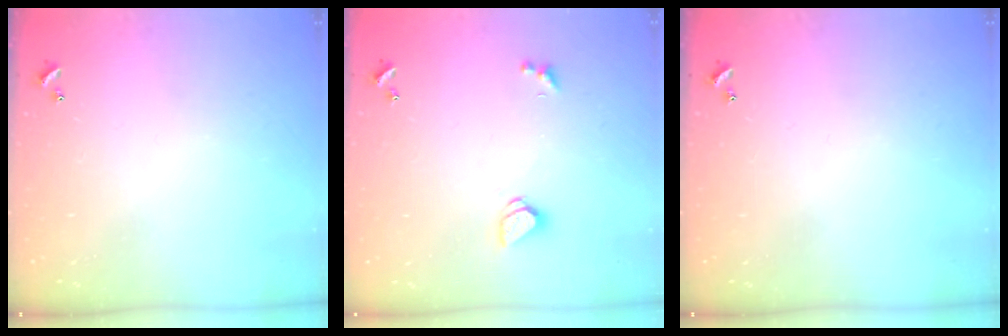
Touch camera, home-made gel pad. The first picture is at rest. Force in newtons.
{"total": 1.5, "press": 1.4, "slide": 0.5}
{"total": 0.0}